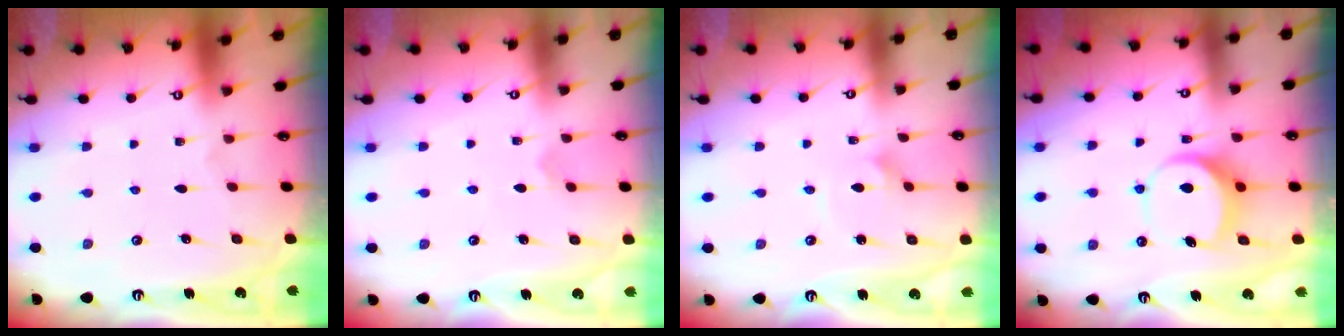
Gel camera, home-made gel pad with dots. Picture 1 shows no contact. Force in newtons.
{"total": 2.7, "press": 2.6, "slide": 0.7}
{"total": 2.7, "press": 2.7, "slide": 0.2}
{"total": 7.9, "press": 7.9, "slide": 0.8}